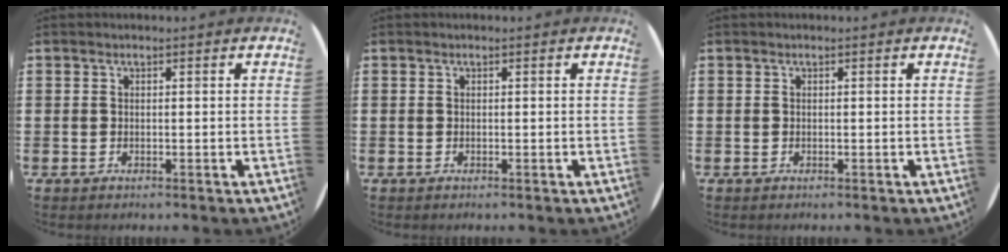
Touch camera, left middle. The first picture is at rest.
{"total": 0.0}
{"total": 0.0}